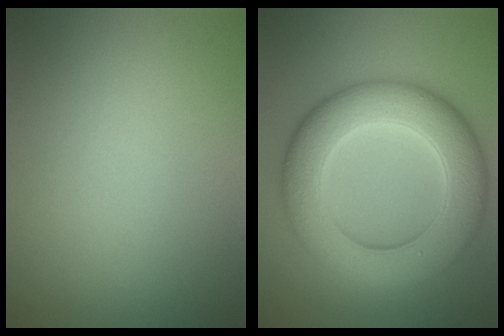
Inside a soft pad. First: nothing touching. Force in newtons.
{"total": 10.4, "press": 10.4, "slide": 0.2}